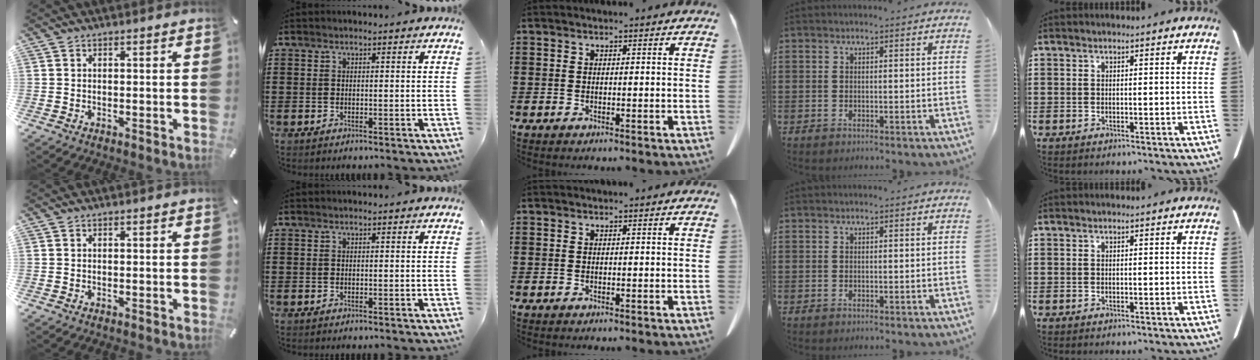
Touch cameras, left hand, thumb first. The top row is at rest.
{}